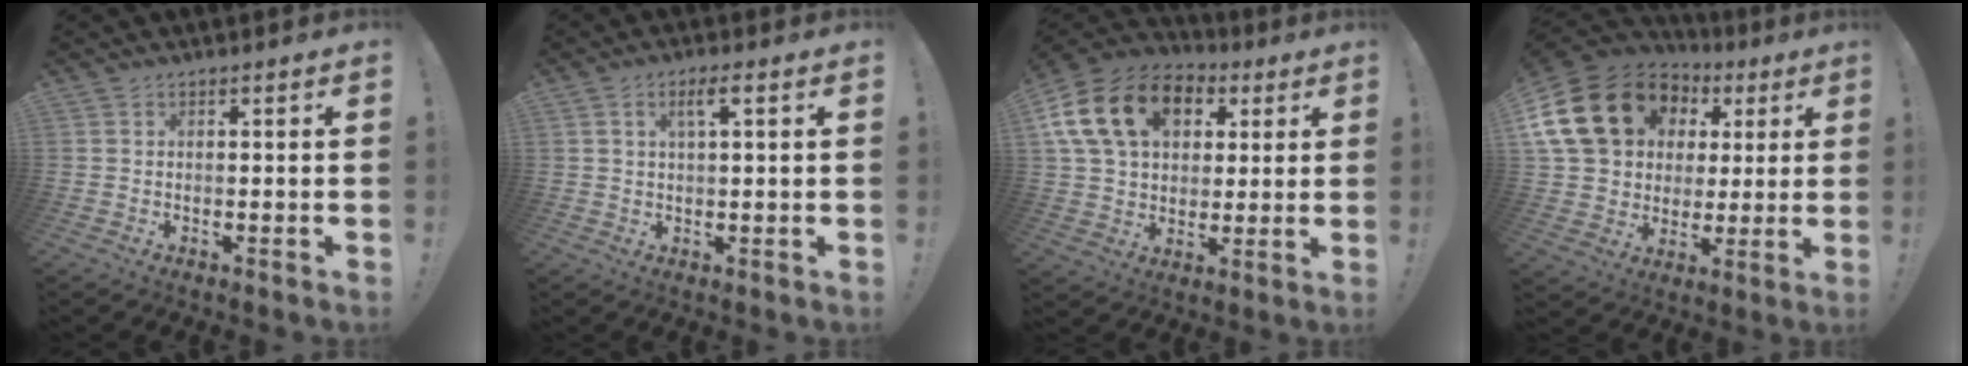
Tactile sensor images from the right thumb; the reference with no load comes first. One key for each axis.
{"total": 3.8, "fx": 1.4, "fy": 0.7, "fz": 3.5, "tx": -0.057, "ty": -0.001, "tz": 0.019}
{"total": 20.2, "fx": 7.1, "fy": 14.4, "fz": 12.3, "tx": -0.207, "ty": -0.008, "tz": 0.136}
{"total": 22.8, "fx": 7.7, "fy": 17.0, "fz": 13.0, "tx": -0.235, "ty": -0.019, "tz": 0.171}